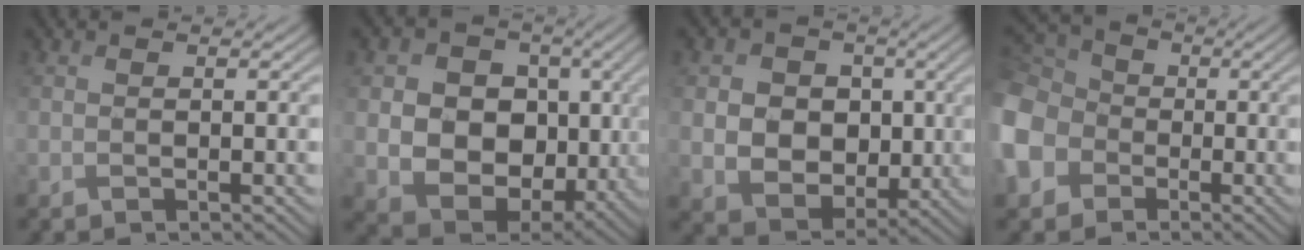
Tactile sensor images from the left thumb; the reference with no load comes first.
{"total": 12.3, "force": [0.3, 10.0, 7.2], "torque": [-0.164, -0.028, 0.009]}
{"total": 8.6, "force": [0.6, 7.3, 4.6], "torque": [-0.120, -0.009, 0.008]}
{"total": 11.7, "force": [-3.2, 9.8, 5.5], "torque": [-0.200, -0.031, -0.078]}